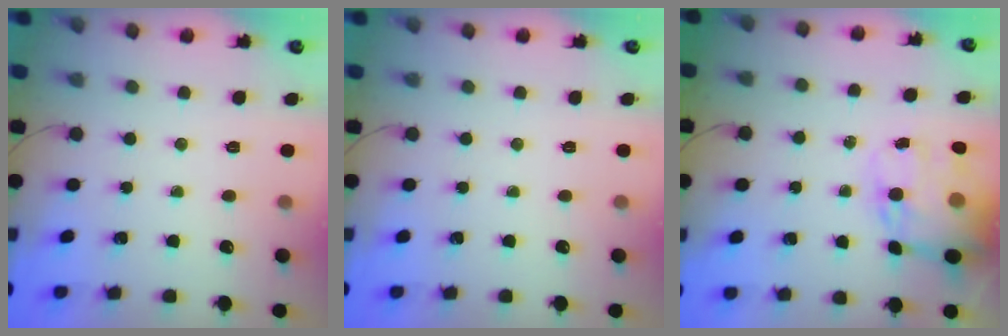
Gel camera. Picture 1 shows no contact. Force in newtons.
{"total": 0.0}
{"total": 14.8, "press": 14.3, "slide": 3.9}